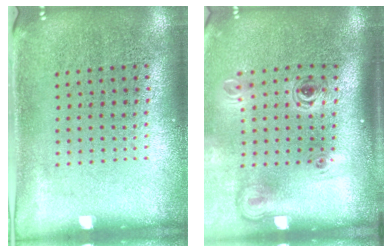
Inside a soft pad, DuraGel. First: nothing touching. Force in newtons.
{"total": 2.2, "press": 1.5, "slide": 1.6}